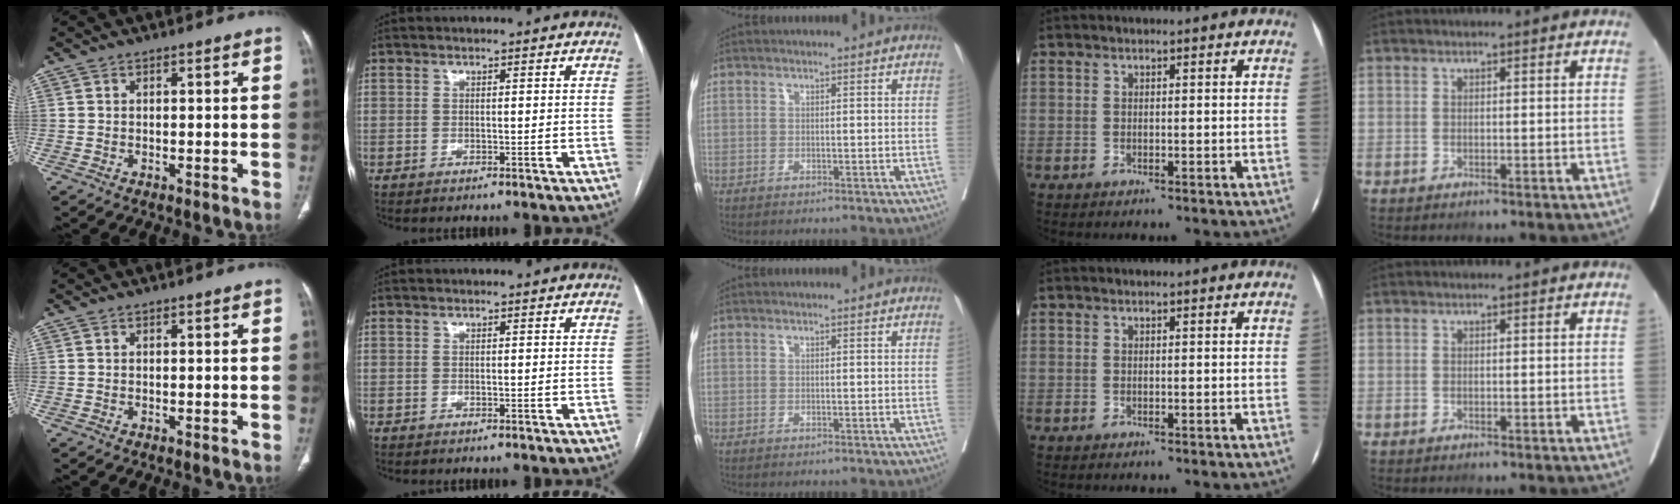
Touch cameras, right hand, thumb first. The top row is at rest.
{}